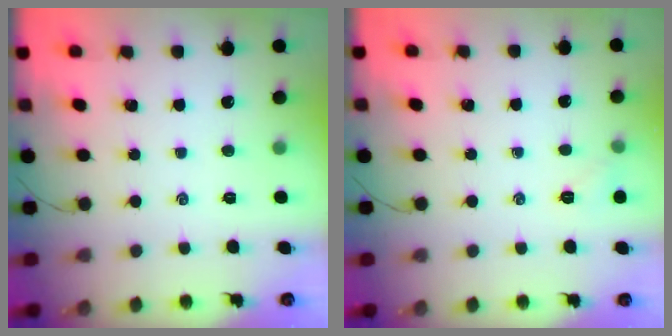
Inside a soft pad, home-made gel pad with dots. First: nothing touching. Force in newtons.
{"total": 4.6, "press": 4.5, "slide": 1.2}